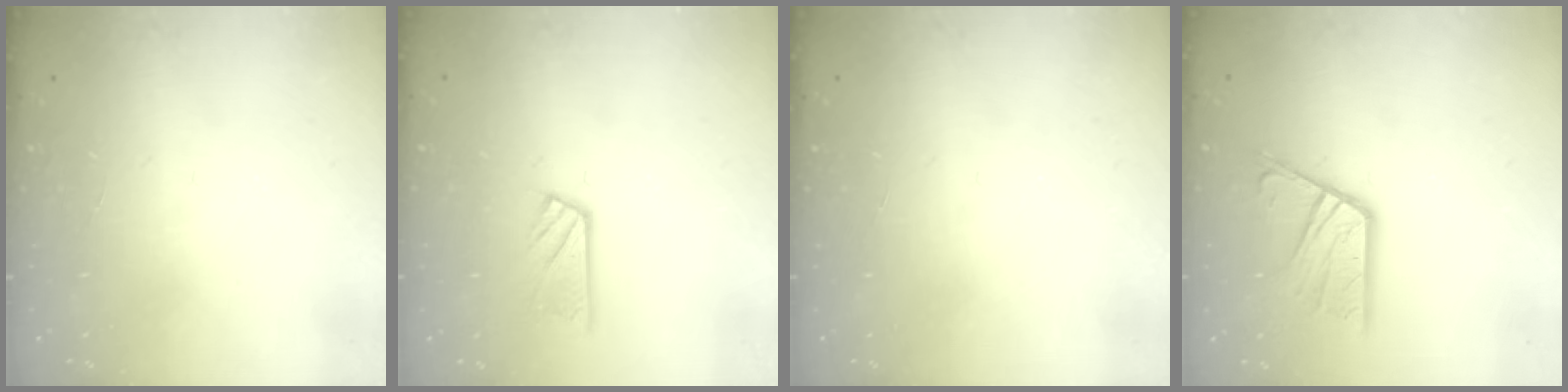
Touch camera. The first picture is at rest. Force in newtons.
{"total": 5.7, "press": 5.7, "slide": 0.5}
{"total": 0.0}
{"total": 11.4, "press": 11.4, "slide": 1.1}